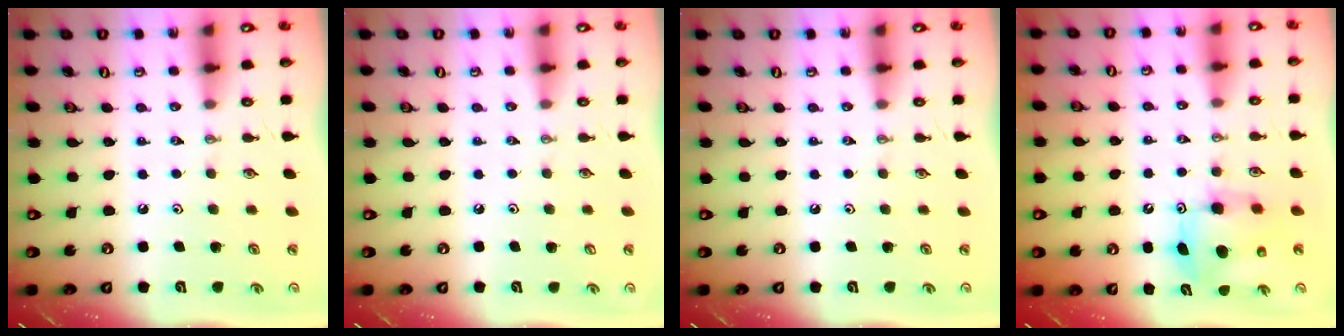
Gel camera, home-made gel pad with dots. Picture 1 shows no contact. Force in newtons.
{"total": 0.7, "press": 0.1, "slide": 0.7}
{"total": 0.0}
{"total": 7.7, "press": 7.7, "slide": 0.2}